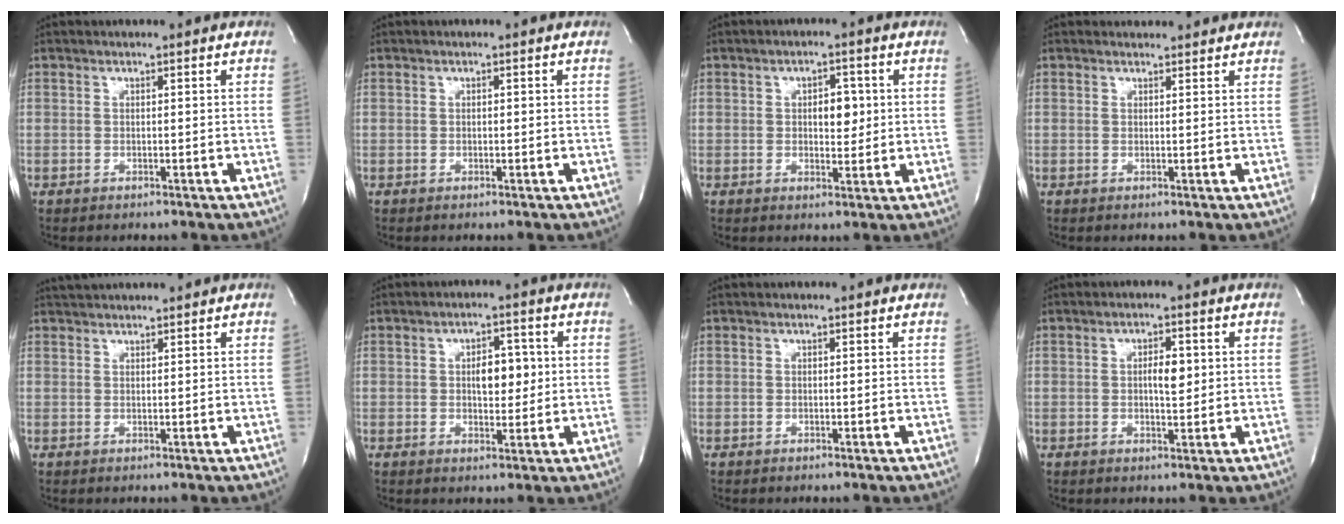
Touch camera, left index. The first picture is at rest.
{"total": 0.0}
{"total": 3.9, "force": [0.5, 2.1, 3.3], "torque": [-0.045, 0.001, 0.008]}
{"total": 2.7, "force": [2.6, 0.8, 0.1], "torque": [-0.010, 0.010, 0.027]}
{"total": 4.1, "force": [4.0, 0.2, 1.0], "torque": [-0.019, 0.032, 0.065]}
{"total": 4.9, "force": [0.5, 2.5, 4.2], "torque": [-0.059, 0.004, 0.011]}
{"total": 0.7, "force": [0.7, 0.0, 0.0], "torque": [-0.006, -0.002, 0.003]}
{"total": 3.3, "force": [0.4, 1.2, 3.0], "torque": [-0.049, -0.001, 0.005]}